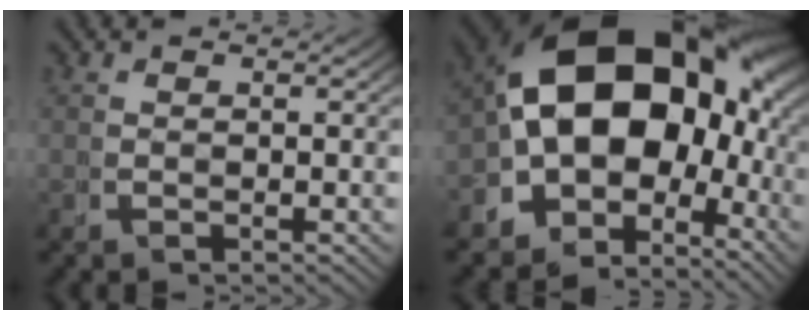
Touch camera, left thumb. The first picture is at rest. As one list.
[{"total": 19.7, "force": [1.6, 13.2, 14.5], "torque": [-0.247, -0.031, 0.022]}]